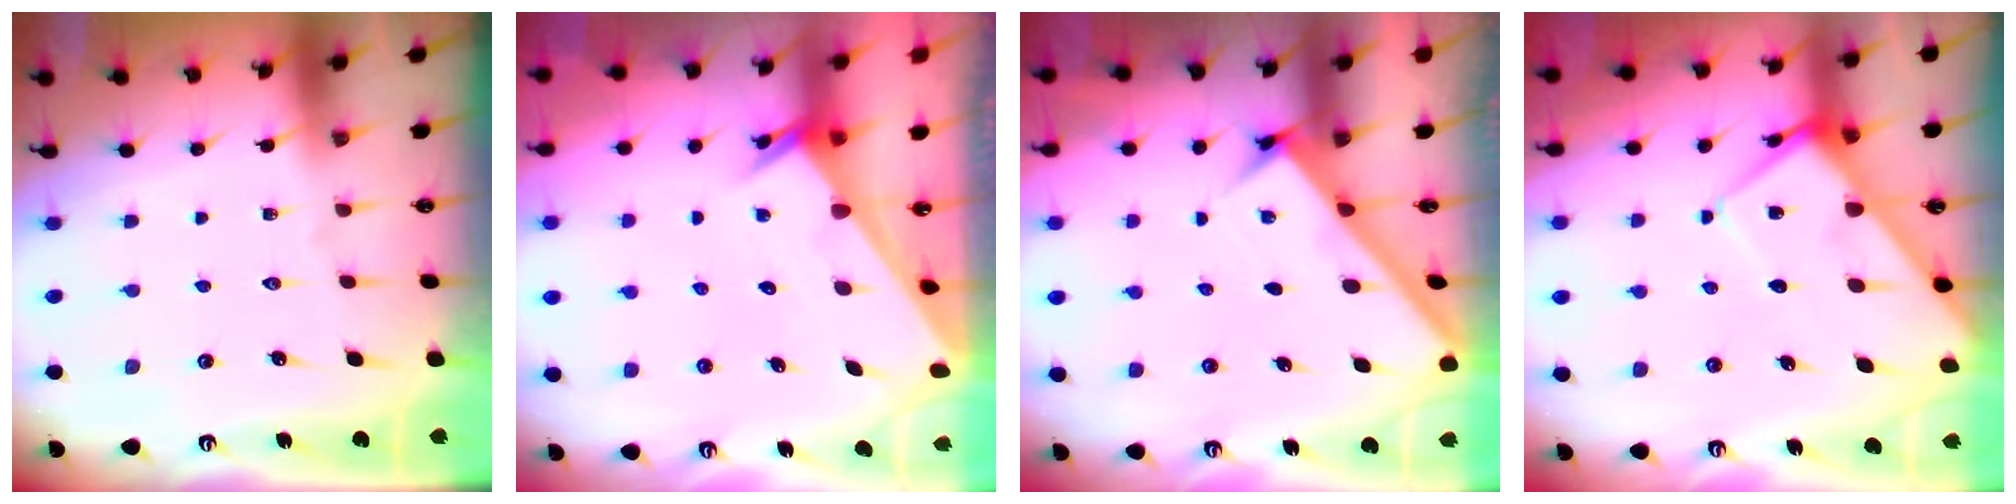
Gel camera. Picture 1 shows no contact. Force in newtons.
{"total": 2.0, "press": 2.0, "slide": 0.1}
{"total": 2.7, "press": 2.6, "slide": 0.4}
{"total": 7.9, "press": 7.9, "slide": 0.8}